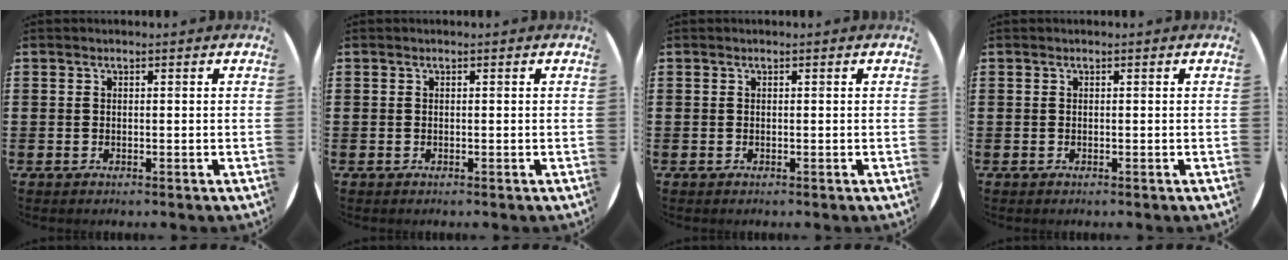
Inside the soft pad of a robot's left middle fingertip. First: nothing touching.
{"total": 0.0}
{"total": 0.0}
{"total": 0.0}